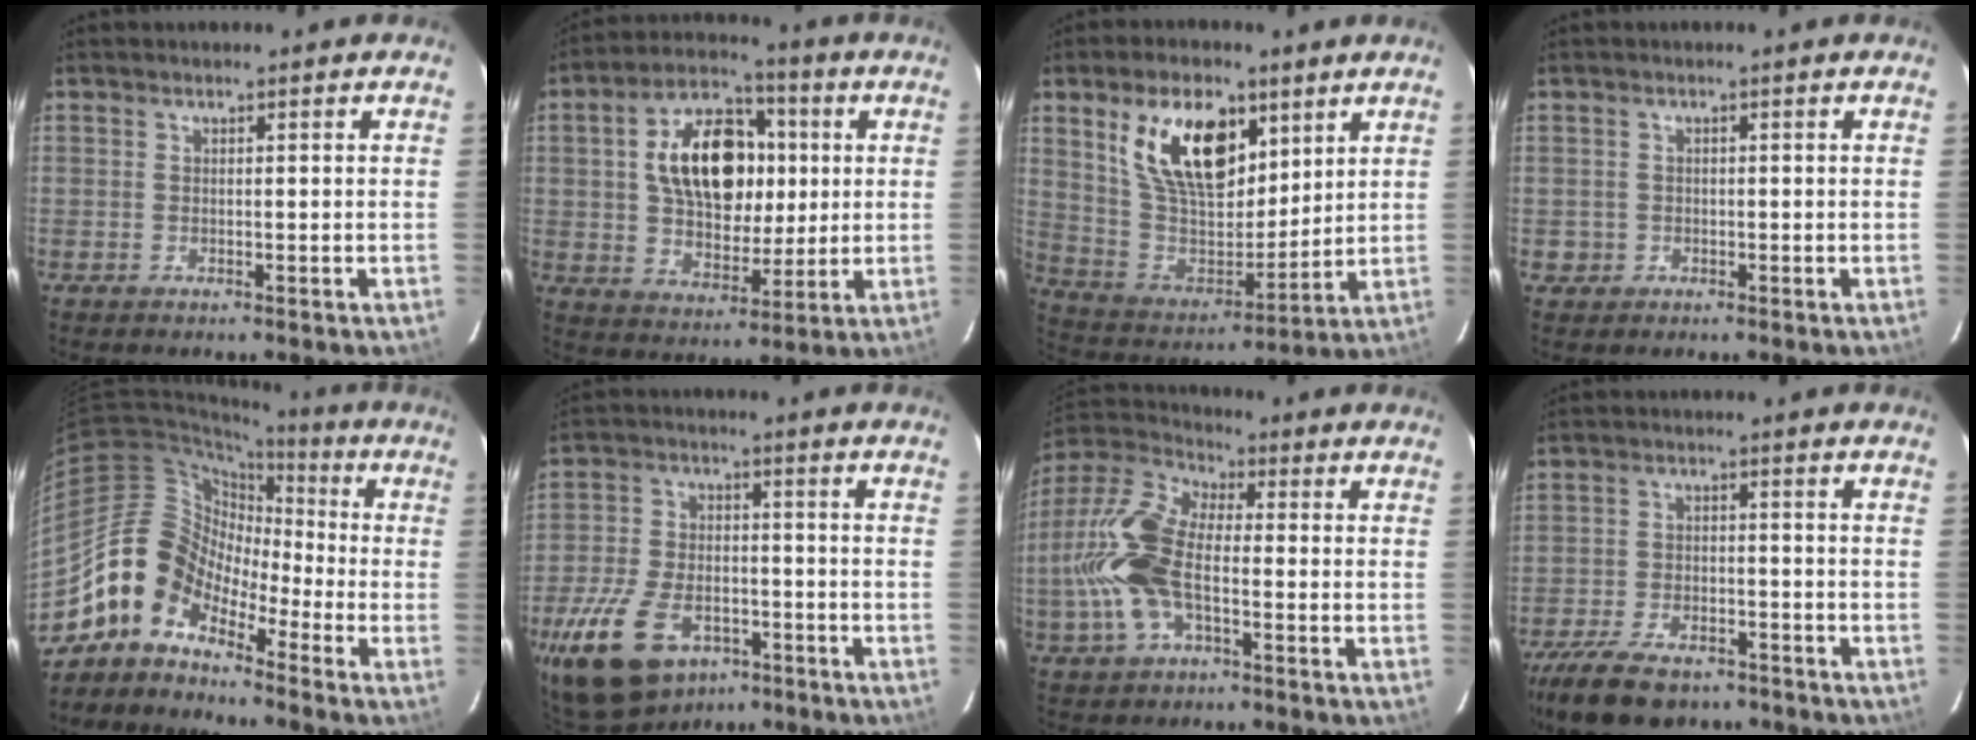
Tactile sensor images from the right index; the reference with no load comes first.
{"total": 16.7, "force": [2.0, 9.5, 13.6], "torque": [-0.233, 0.025, 0.039]}
{"total": 18.8, "force": [8.9, 10.1, 13.1], "torque": [-0.245, 0.009, 0.178]}
{"total": 2.3, "force": [-0.5, 2.2, 0.1], "torque": [0.000, 0.008, -0.003]}
{"total": 9.4, "force": [-6.2, 6.2, 3.6], "torque": [-0.062, 0.037, -0.143]}
{"total": 17.1, "force": [-9.9, 9.7, 9.9], "torque": [-0.226, -0.014, -0.169]}
{"total": 15.0, "force": [-3.1, 7.2, 12.7], "torque": [-0.278, 0.009, -0.065]}
{"total": 14.4, "force": [-10.7, 6.5, 7.2], "torque": [-0.170, -0.017, -0.176]}